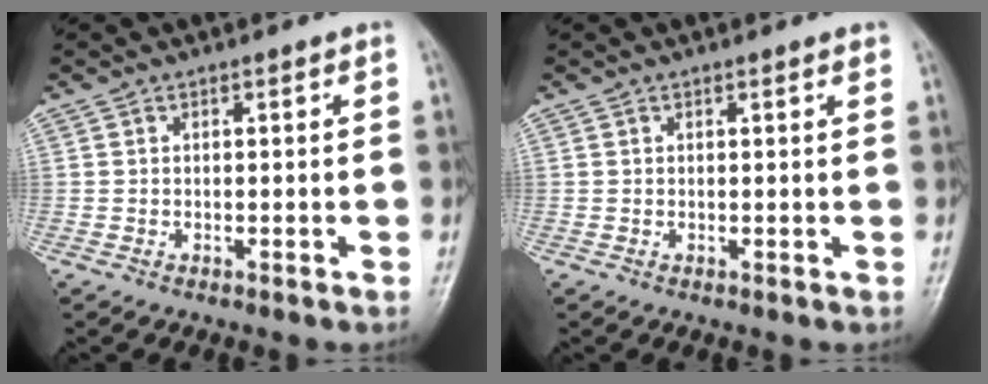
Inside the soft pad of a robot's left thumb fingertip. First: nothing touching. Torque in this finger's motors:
{"motor_torque": [-0.01, -0.06, -0.34, 0.12, 0.00]}